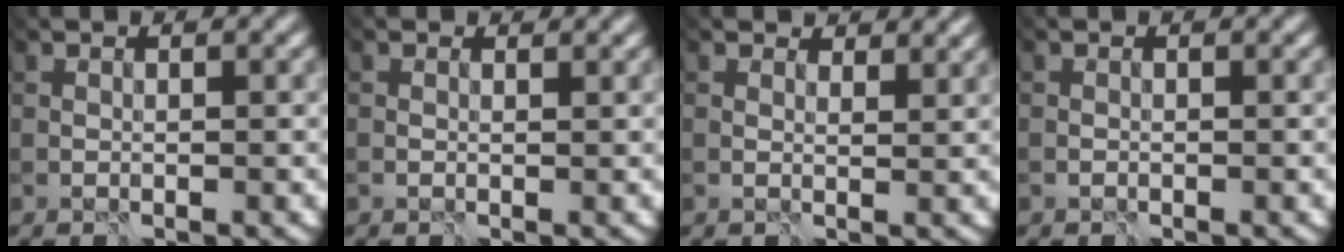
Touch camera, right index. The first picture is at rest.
{"total": 0.0}
{"total": 2.7, "force": [2.5, 0.6, 0.9], "torque": [-0.010, -0.001, 0.039]}
{"total": 1.3, "force": [-1.1, -0.5, -0.6], "torque": [0.007, -0.002, -0.012]}